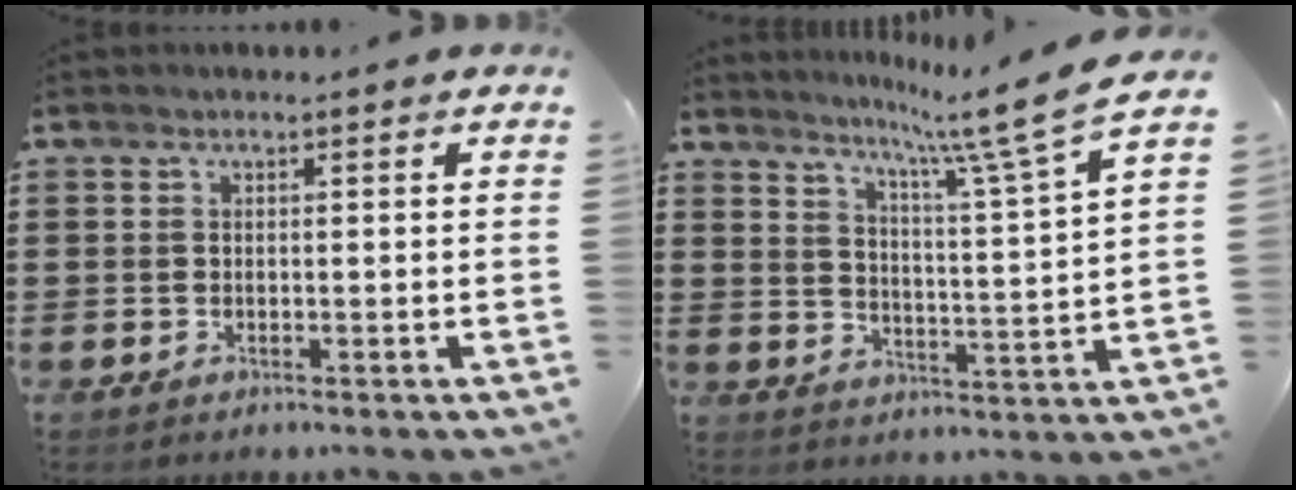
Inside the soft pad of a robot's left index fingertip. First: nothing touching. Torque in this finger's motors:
{"motor_torque": [-0.16, 0.34, -0.03, 0.09]}